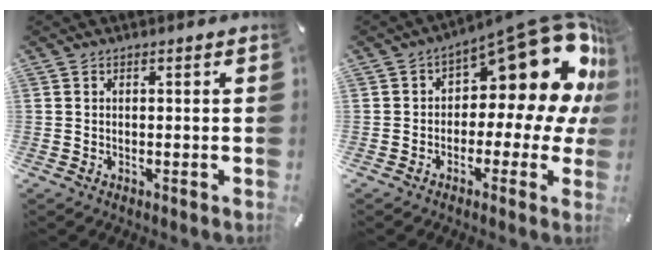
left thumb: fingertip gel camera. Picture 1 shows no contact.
{"total": 19.8, "force": [10.0, 8.8, 14.6], "torque": [-0.177, -0.087, 0.166]}